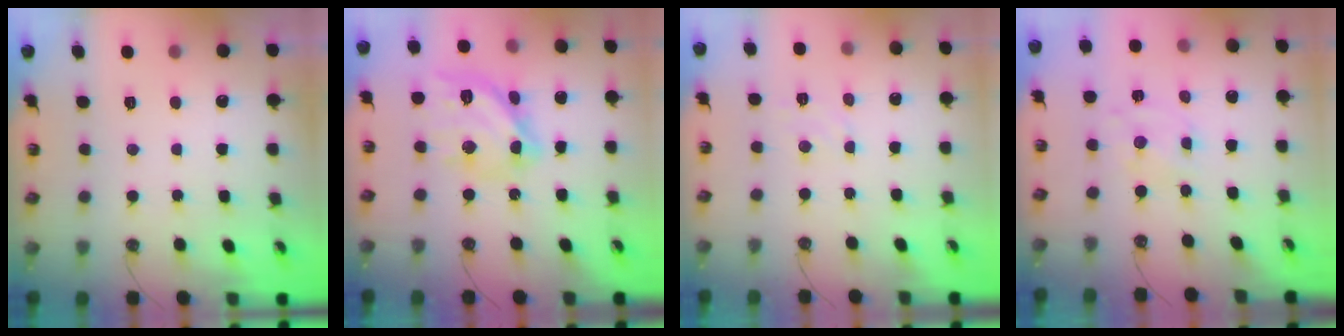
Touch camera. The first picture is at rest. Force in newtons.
{"total": 16.1, "press": 16.1, "slide": 1.5}
{"total": 4.8, "press": 4.8, "slide": 0.6}
{"total": 2.4, "press": 2.3, "slide": 0.5}